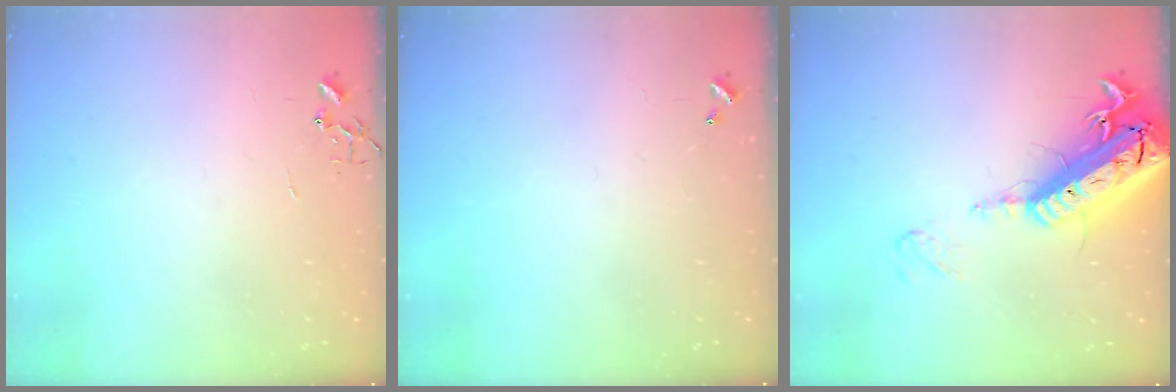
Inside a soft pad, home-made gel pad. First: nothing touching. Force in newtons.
{"total": 0.0}
{"total": 24.5, "press": 24.0, "slide": 5.1}